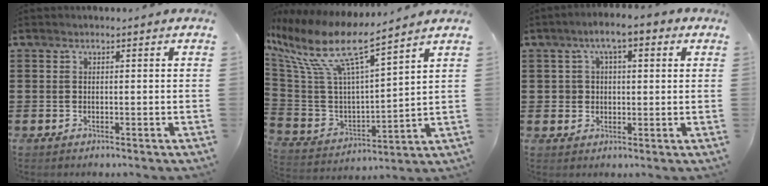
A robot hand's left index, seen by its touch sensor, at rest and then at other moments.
{"total": 12.8, "force": [8.2, 3.1, 9.3], "torque": [-0.214, -0.048, 0.137]}
{"total": 5.5, "force": [3.0, 2.9, 3.6], "torque": [-0.083, 0.008, 0.050]}